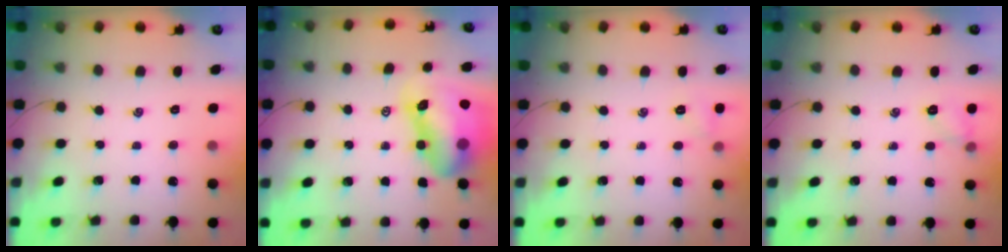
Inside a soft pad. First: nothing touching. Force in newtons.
{"total": 14.4, "press": 13.8, "slide": 4.1}
{"total": 4.3, "press": 4.1, "slide": 1.4}
{"total": 6.1, "press": 6.0, "slide": 1.0}